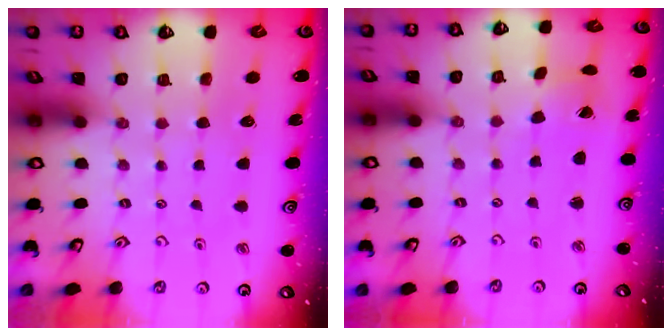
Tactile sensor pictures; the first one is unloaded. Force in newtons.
{"total": 1.5, "press": 1.4, "slide": 0.2}